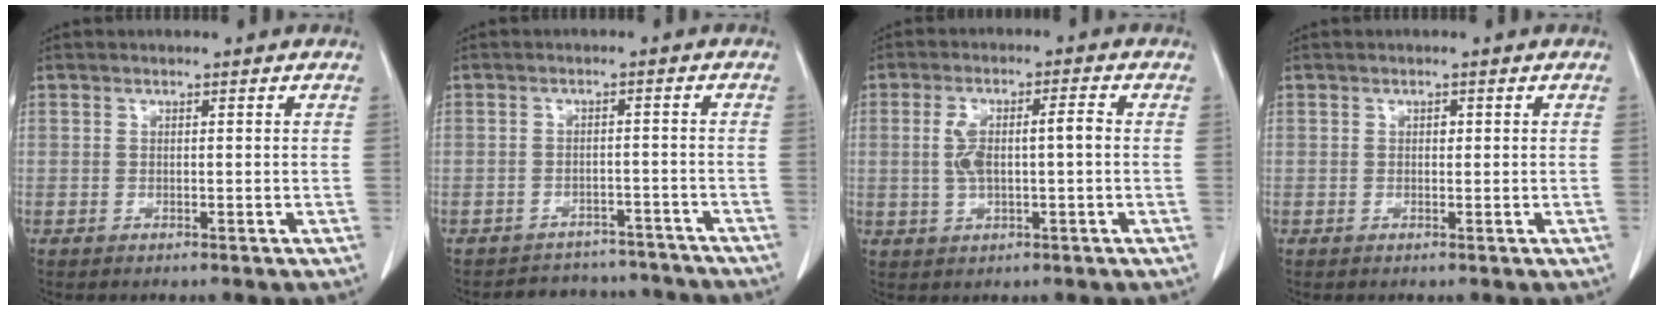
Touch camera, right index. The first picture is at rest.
{"total": 9.4, "force": [-8.7, 3.6, 0.0], "torque": [0.011, 0.025, -0.099]}
{"total": 6.6, "force": [0.2, 1.8, 6.3], "torque": [-0.133, 0.019, 0.008]}
{"total": 0.6, "force": [0.1, 0.5, 0.4], "torque": [-0.006, 0.001, 0.003]}